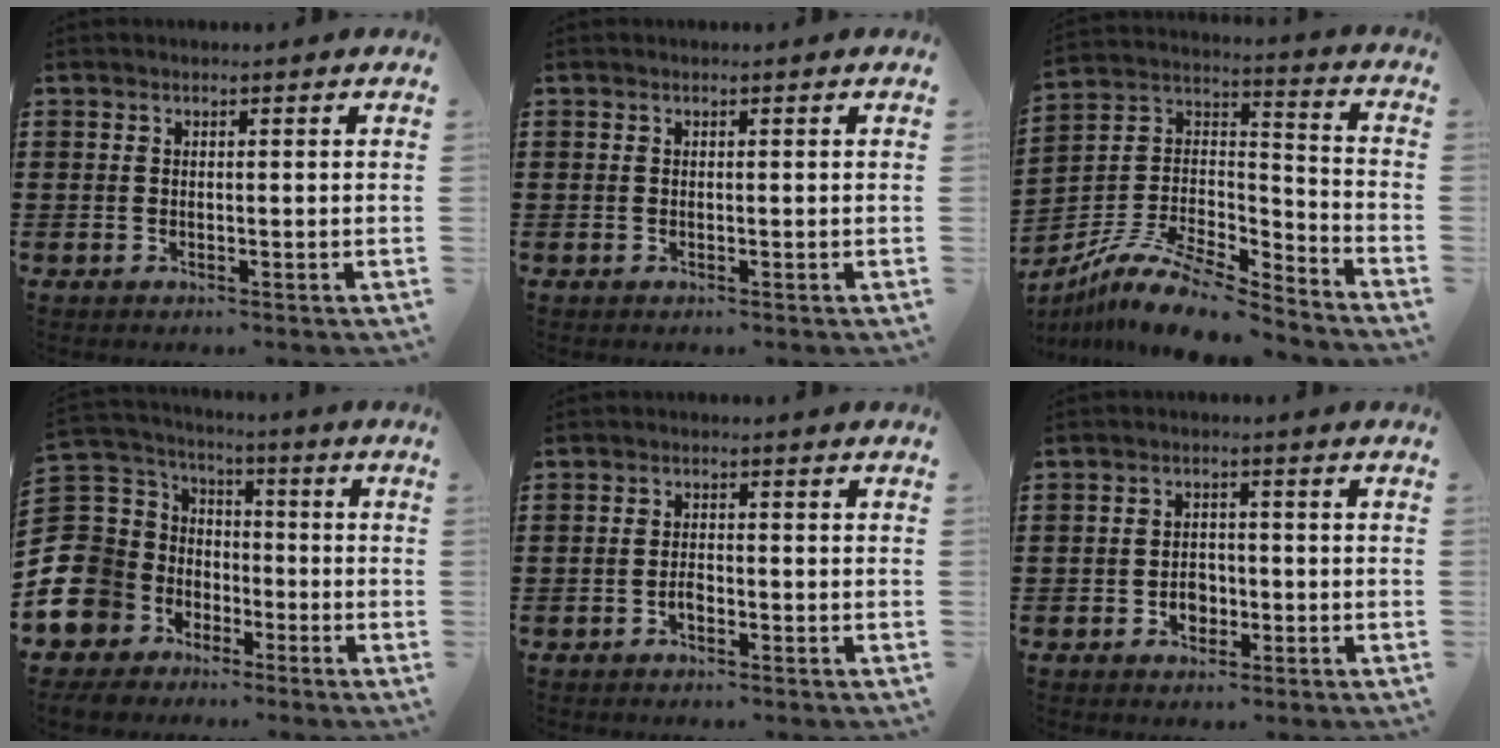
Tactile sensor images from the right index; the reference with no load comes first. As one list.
[{"total": 0.0}, {"total": 11.1, "force": [-9.1, 3.2, 5.6], "torque": [-0.112, 0.022, -0.178]}, {"total": 13.3, "force": [-5.6, 11.5, 3.7], "torque": [-0.152, -0.008, -0.098]}, {"total": 1.7, "force": [-1.0, 0.8, 1.0], "torque": [-0.021, 0.002, -0.020]}, {"total": 2.9, "force": [-1.1, 2.3, 1.5], "torque": [-0.024, 0.001, -0.024]}]